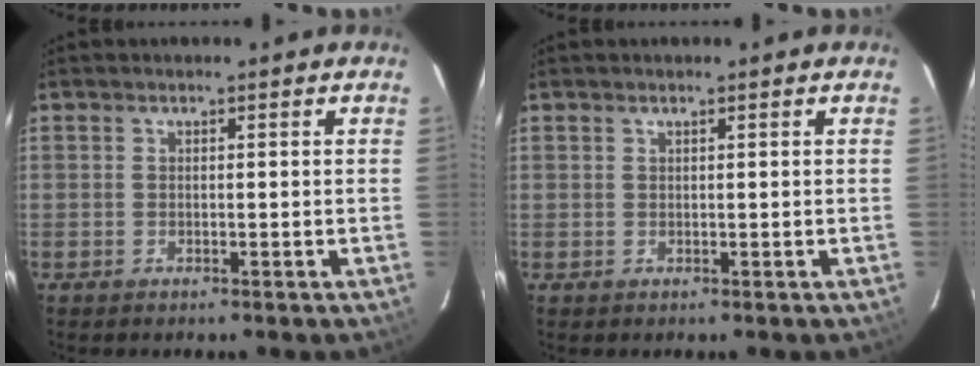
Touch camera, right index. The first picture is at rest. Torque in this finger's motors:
{"motor_torque": [-0.31, 0.18, -0.62, -0.20]}